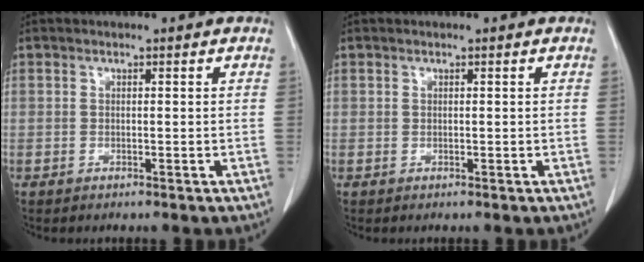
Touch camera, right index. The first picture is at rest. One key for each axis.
{"total": 0.0}